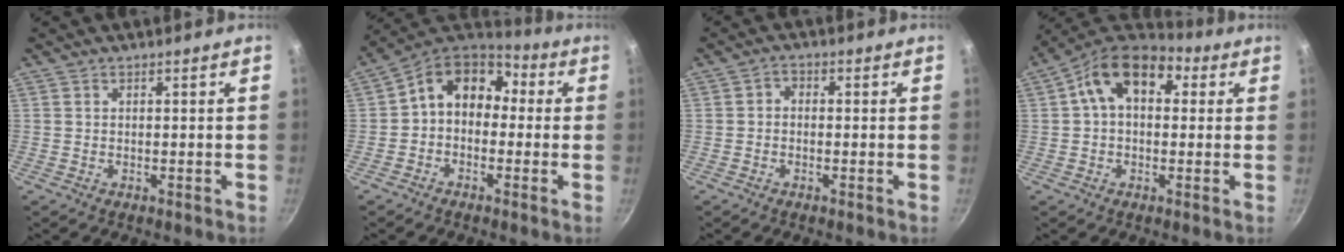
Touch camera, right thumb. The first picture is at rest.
{"total": 12.1, "force": [0.8, 9.2, 7.8], "torque": [-0.099, 0.046, -0.012]}
{"total": 2.0, "force": [-0.4, 1.5, 1.2], "torque": [-0.022, 0.011, -0.012]}
{"total": 13.8, "force": [3.6, 9.1, 9.7], "torque": [-0.129, 0.025, 0.037]}